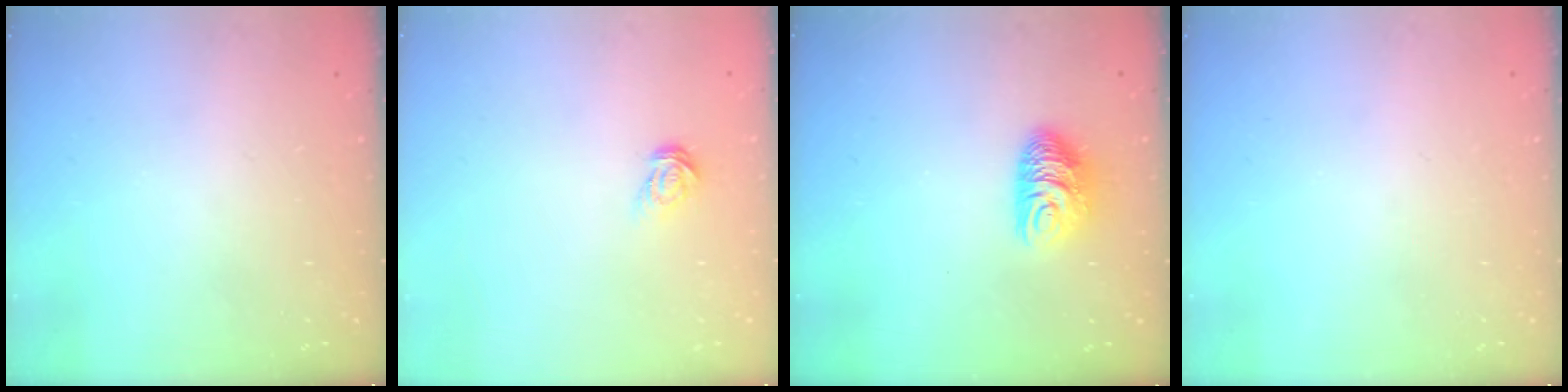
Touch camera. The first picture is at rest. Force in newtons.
{"total": 4.2, "press": 4.1, "slide": 0.4}
{"total": 8.5, "press": 8.5, "slide": 0.7}
{"total": 0.0}